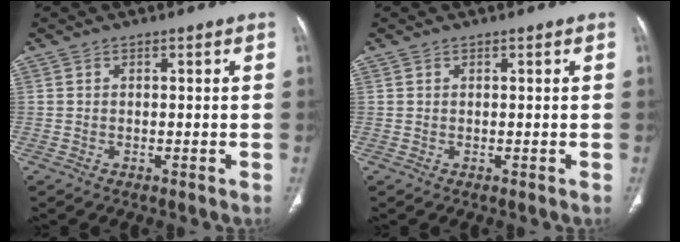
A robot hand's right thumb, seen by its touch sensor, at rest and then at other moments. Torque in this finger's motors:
{"motor_torque": [0.05, 0.08, -0.02, 0.03, 0.06]}